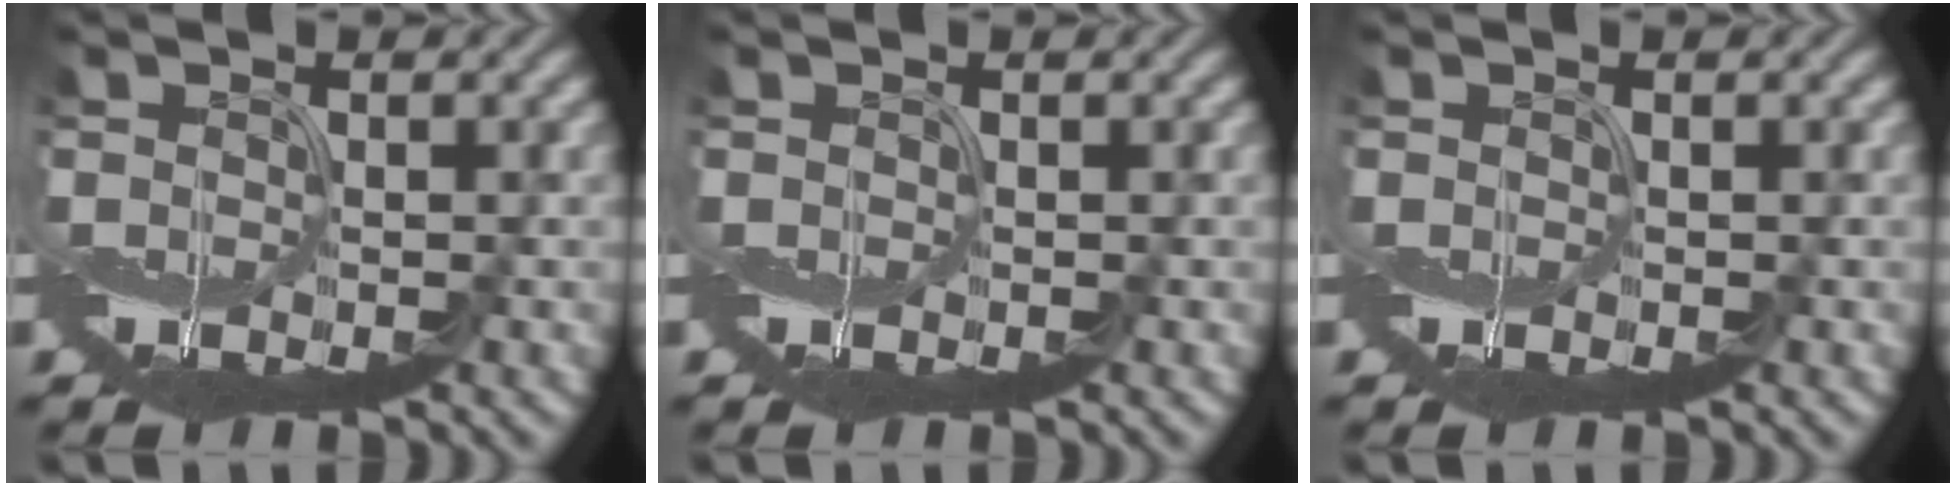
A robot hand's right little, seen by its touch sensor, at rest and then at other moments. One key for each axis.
{"total": 0.0}
{"total": 0.0}